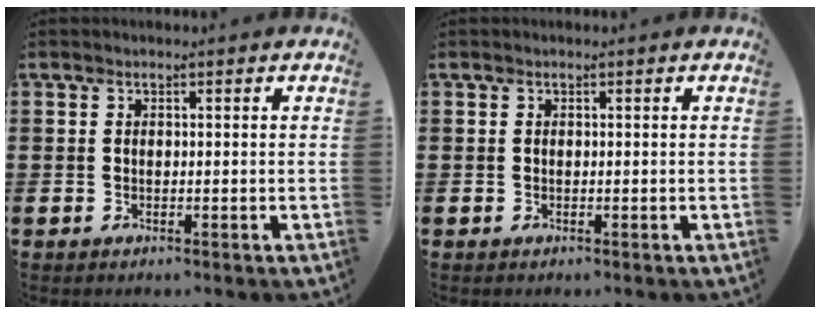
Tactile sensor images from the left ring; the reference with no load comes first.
{"total": 0.0}